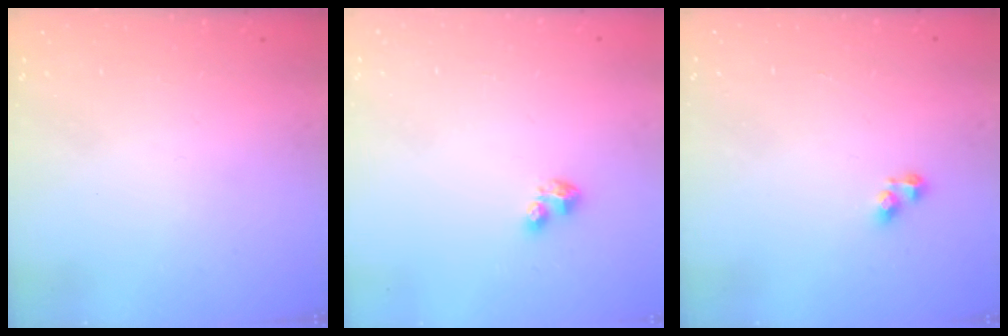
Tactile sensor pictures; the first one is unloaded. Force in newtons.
{"total": 3.1, "press": 3.0, "slide": 0.5}
{"total": 2.8, "press": 2.8, "slide": 0.3}